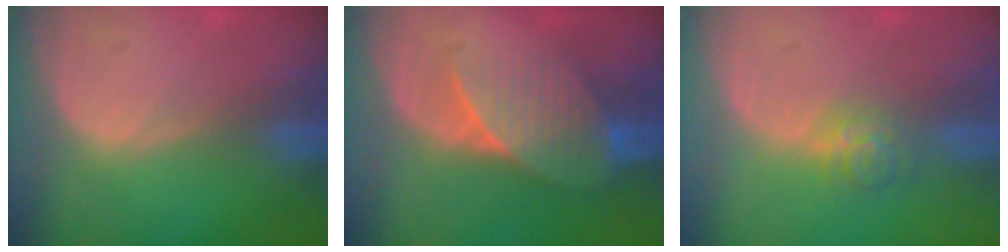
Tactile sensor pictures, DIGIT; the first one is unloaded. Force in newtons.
{"total": 7.5, "press": 6.9, "slide": 2.8}
{"total": 3.5, "press": 3.5, "slide": 0.2}